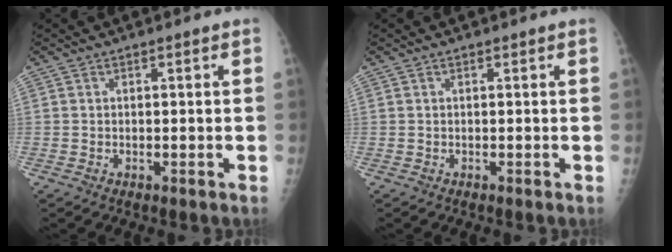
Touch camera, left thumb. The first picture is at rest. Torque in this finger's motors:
{"motor_torque": [0.00, 0.01, -0.15, -0.15, 0.00]}